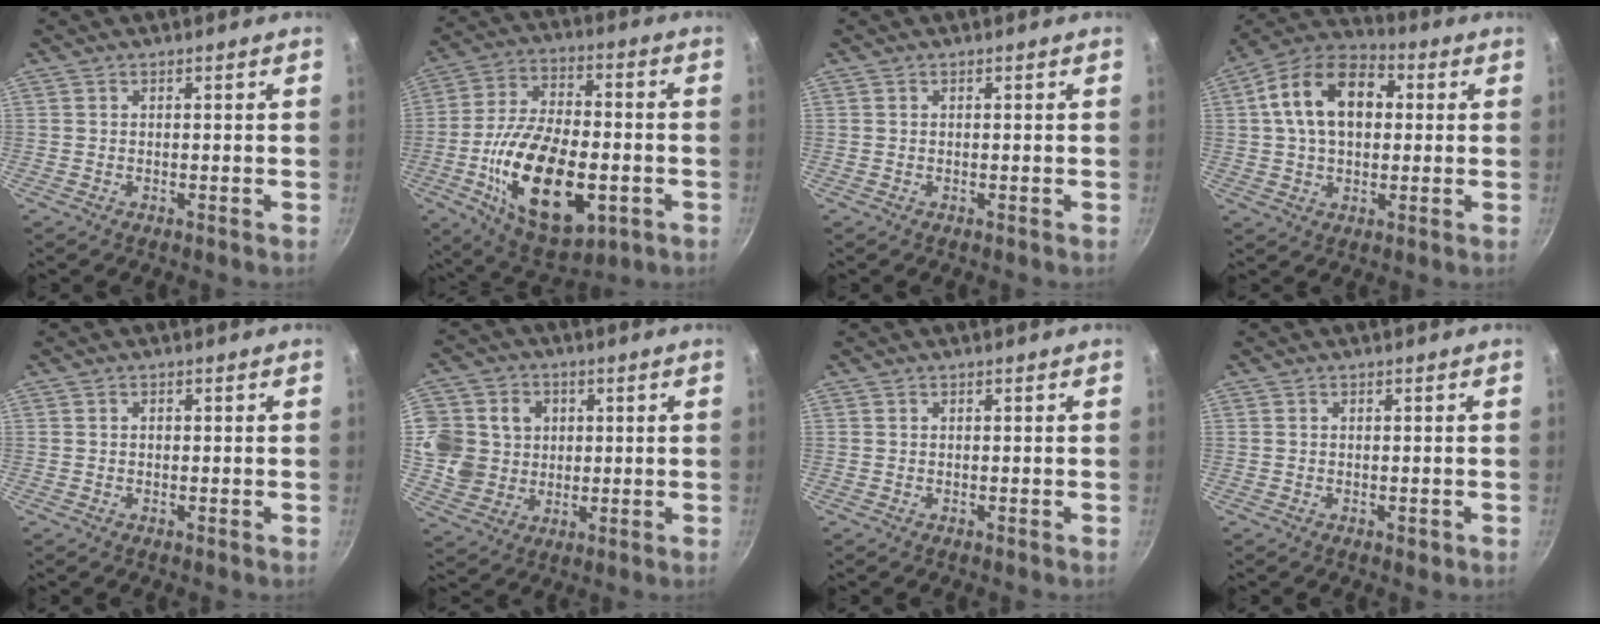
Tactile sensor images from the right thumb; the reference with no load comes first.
{"total": 23.2, "force": [-5.9, 12.1, 18.9], "torque": [-0.321, 0.020, -0.093]}
{"total": 0.0}
{"total": 15.7, "force": [2.8, 10.4, 11.4], "torque": [-0.164, 0.026, 0.030]}
{"total": 0.7, "force": [0.0, 0.6, 0.4], "torque": [-0.005, 0.004, 0.001]}
{"total": 13.8, "force": [2.0, 12.7, 5.1], "torque": [-0.089, 0.002, 0.035]}
{"total": 0.0}
{"total": 1.0, "force": [-0.3, 0.6, 0.7], "torque": [-0.007, 0.001, -0.005]}